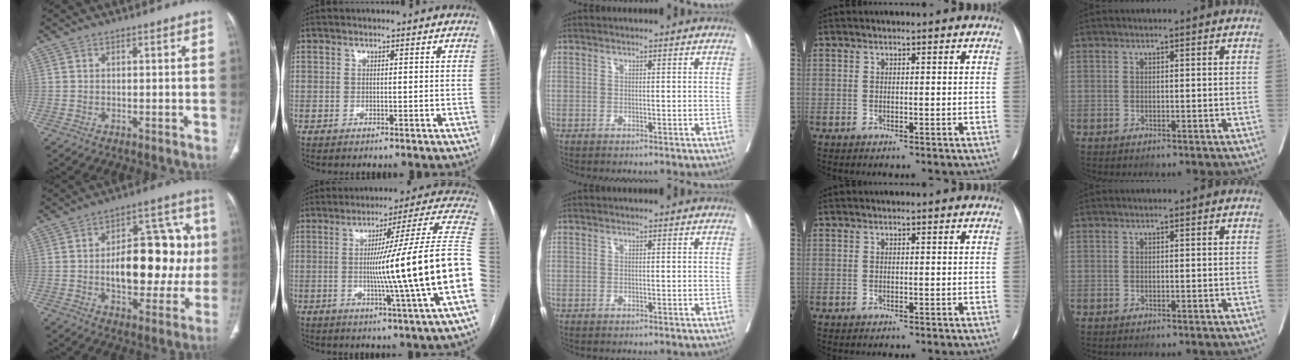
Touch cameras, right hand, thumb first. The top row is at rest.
{"thumb": {"total": 22.2, "force": [0.2, 11.9, 18.8], "torque": [-0.225, 0.030, 0.009]}, "index": {"total": 22.6, "force": [-3.4, -3.0, 22.2], "torque": [-0.250, 0.002, -0.072]}}